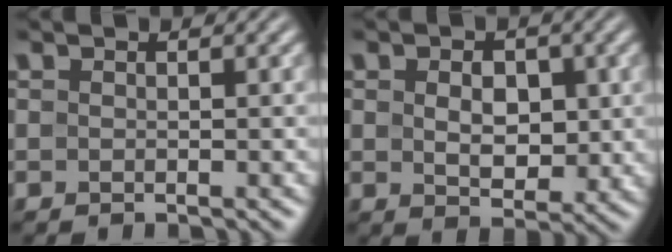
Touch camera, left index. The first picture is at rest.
{"total": 3.7, "force": [0.3, 2.5, 2.7], "torque": [-0.048, -0.006, 0.004]}